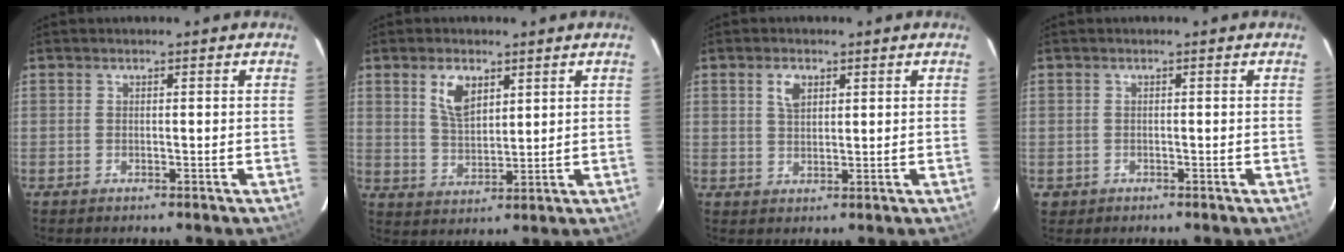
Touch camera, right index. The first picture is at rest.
{"total": 6.6, "force": [3.3, 3.4, 4.6], "torque": [-0.085, 0.005, 0.069]}
{"total": 3.4, "force": [1.6, 2.0, 2.3], "torque": [-0.041, 0.007, 0.031]}
{"total": 1.6, "force": [-0.4, 1.6, 0.2], "torque": [-0.006, 0.001, -0.003]}